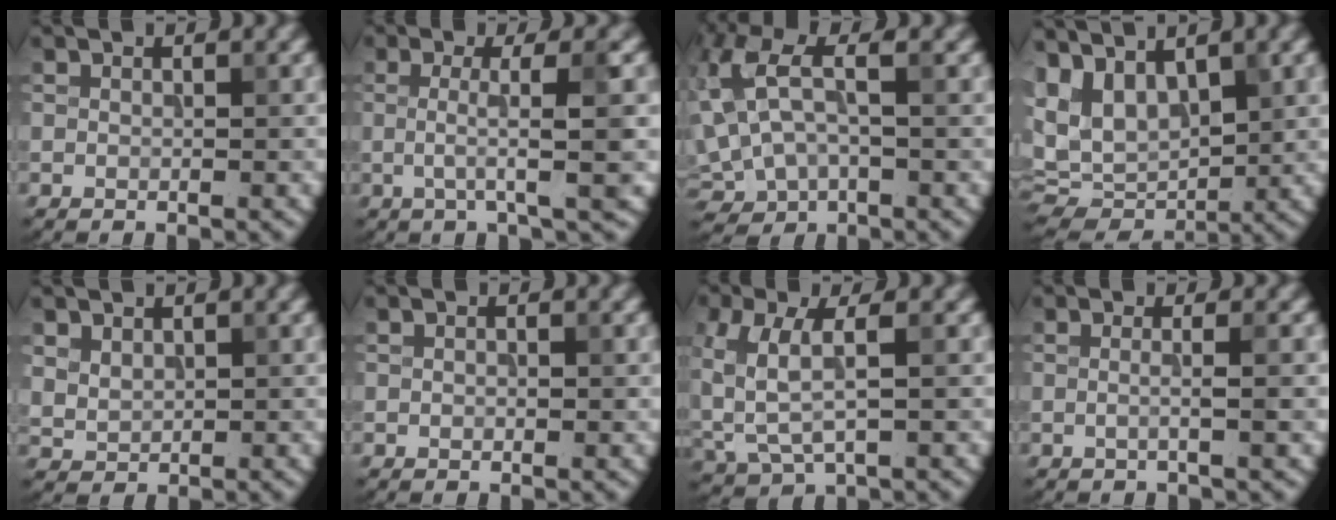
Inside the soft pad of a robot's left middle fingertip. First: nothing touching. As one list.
[{"total": 4.5, "force": [0.0, 0.6, 4.4], "torque": [-0.075, 0.002, -0.004]}, {"total": 8.2, "force": [1.1, 4.8, 6.6], "torque": [-0.163, 0.011, 0.013]}, {"total": 8.8, "force": [3.1, 5.0, 6.6], "torque": [-0.142, -0.002, 0.066]}, {"total": 1.7, "force": [0.8, 1.2, 0.9], "torque": [-0.023, -0.002, 0.022]}, {"total": 0.8, "force": [0.0, 0.4, 0.7], "torque": [-0.014, 0.000, -0.001]}, {"total": 5.5, "force": [0.5, 2.8, 4.7], "torque": [-0.120, -0.002, 0.013]}, {"total": 1.9, "force": [0.0, 0.3, 1.8], "torque": [-0.028, -0.008, -0.010]}]